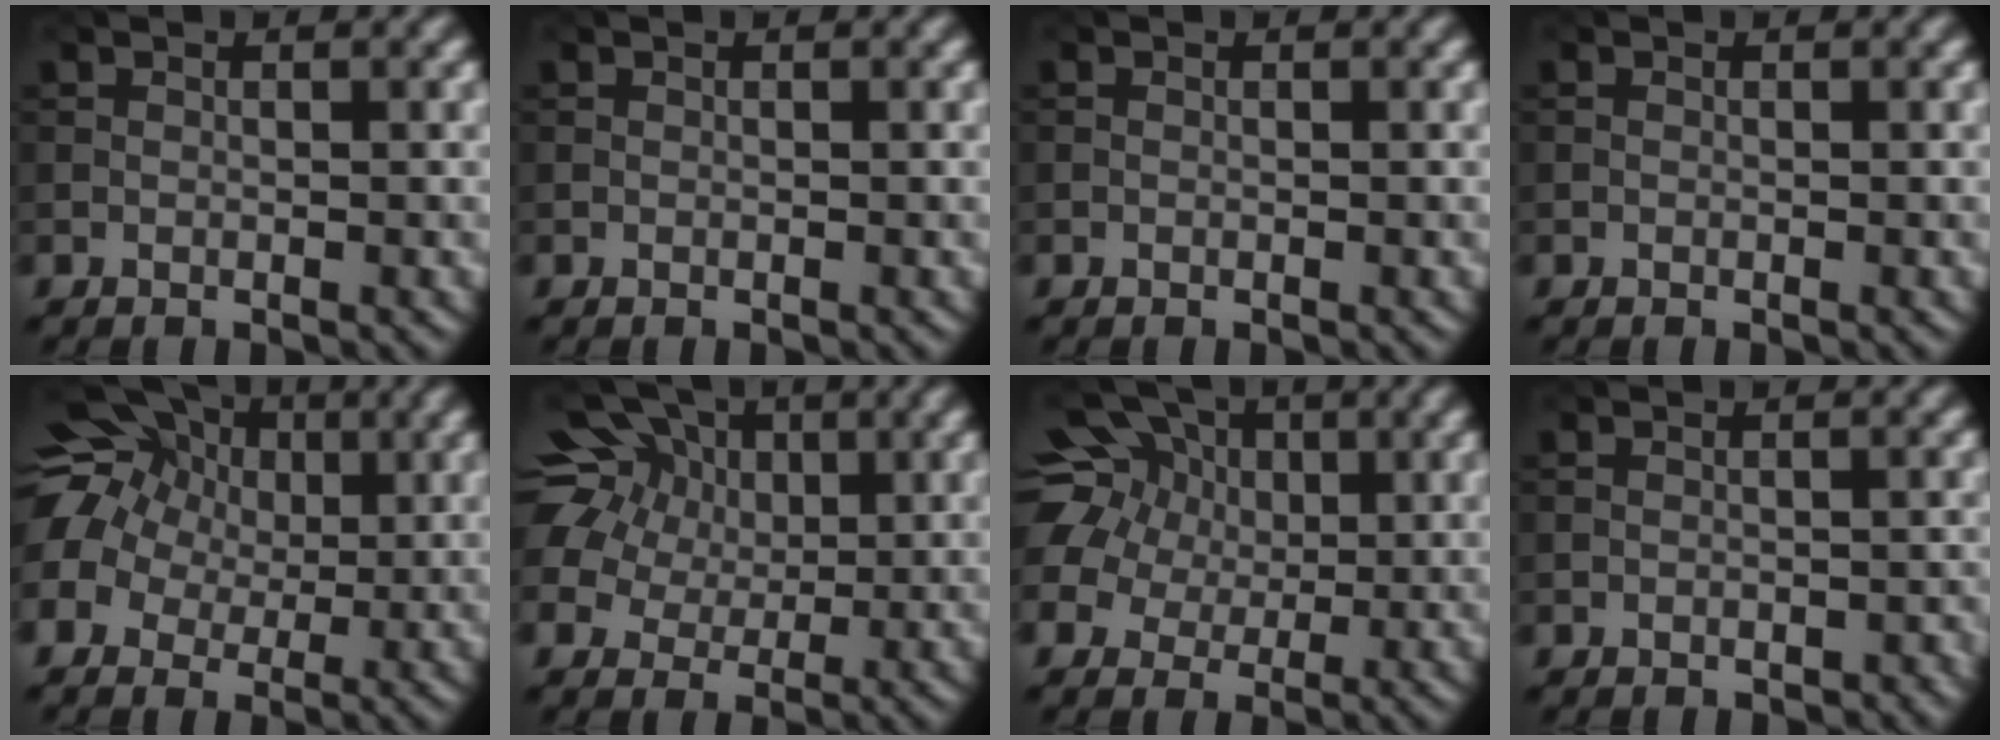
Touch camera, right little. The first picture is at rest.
{"total": 0.0}
{"total": 0.0}
{"total": 0.0}
{"total": 14.9, "force": [4.5, 12.4, 7.0], "torque": [-0.181, 0.044, 0.046]}
{"total": 13.7, "force": [6.2, 9.7, 7.6], "torque": [-0.161, 0.048, 0.075]}
{"total": 12.4, "force": [4.5, 9.6, 6.4], "torque": [-0.153, 0.046, 0.042]}
{"total": 0.9, "force": [-0.5, 0.6, 0.5], "torque": [-0.009, -0.005, -0.005]}